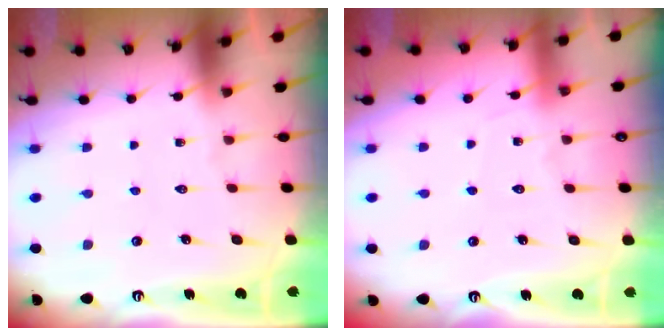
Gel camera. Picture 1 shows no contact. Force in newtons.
{"total": 5.2, "press": 5.1, "slide": 0.7}